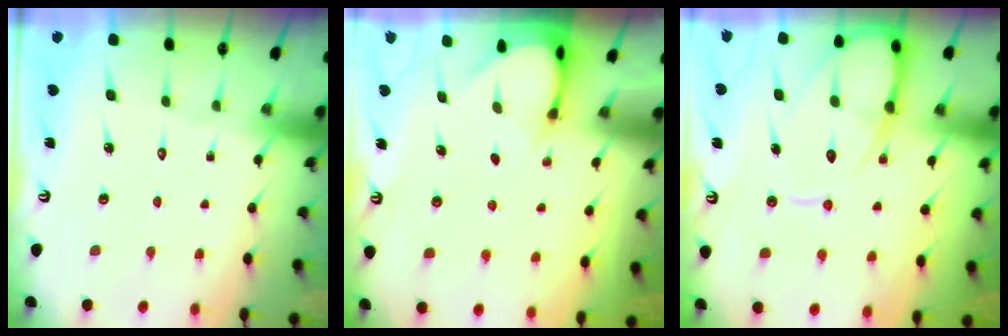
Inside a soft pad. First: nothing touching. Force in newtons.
{"total": 3.2, "press": 3.2, "slide": 0.2}
{"total": 12.3, "press": 12.2, "slide": 1.4}